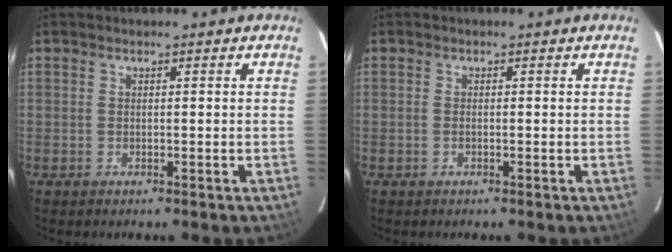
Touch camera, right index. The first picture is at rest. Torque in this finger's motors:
{"motor_torque": [-0.10, 0.05, -0.03, -0.01]}